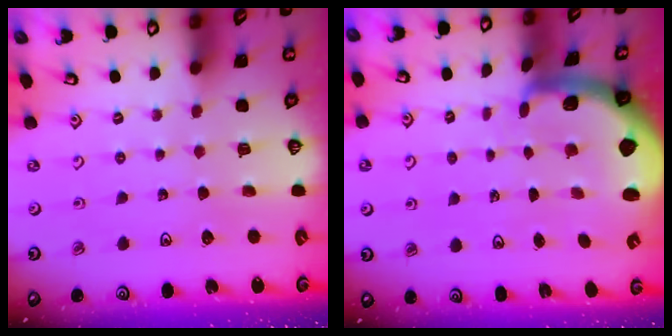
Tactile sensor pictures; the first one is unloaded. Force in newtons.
{"total": 2.4, "press": 2.3, "slide": 0.5}